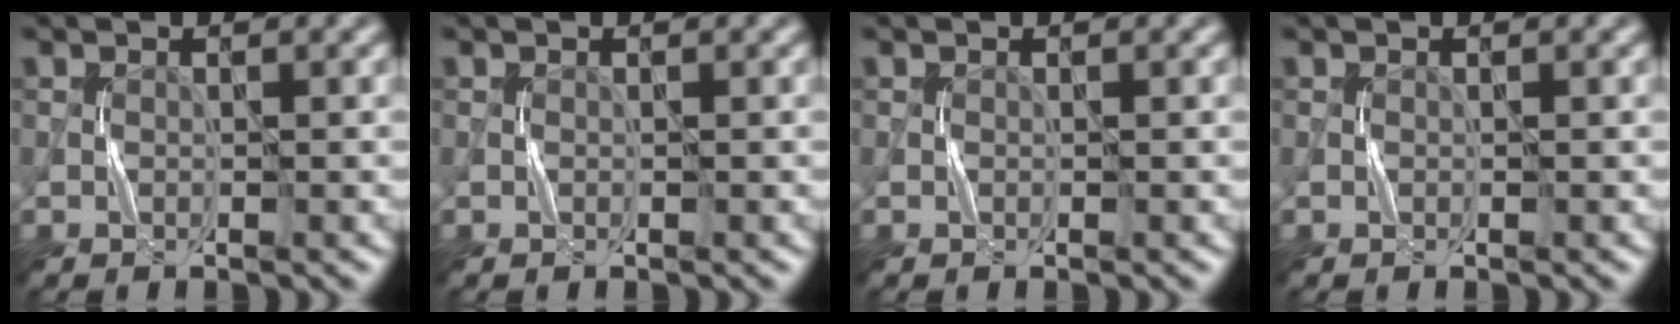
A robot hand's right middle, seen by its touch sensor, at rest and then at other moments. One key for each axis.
{"total": 0.0}
{"total": 0.0}
{"total": 0.0}